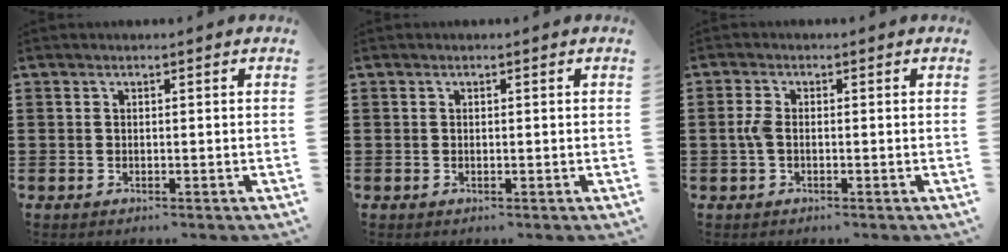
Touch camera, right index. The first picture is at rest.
{"total": 0.0}
{"total": 2.7, "force": [-0.3, 1.4, 2.2], "torque": [-0.060, -0.003, -0.011]}